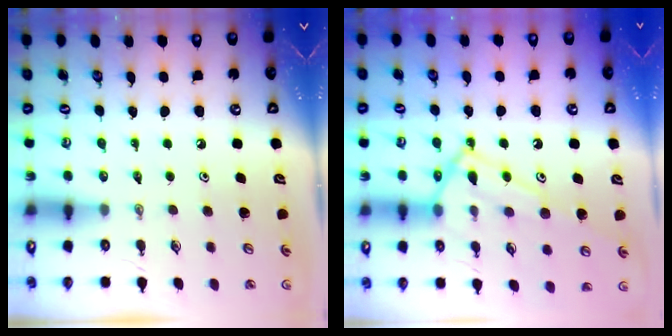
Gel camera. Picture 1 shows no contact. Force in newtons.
{"total": 15.3, "press": 15.3, "slide": 1.1}